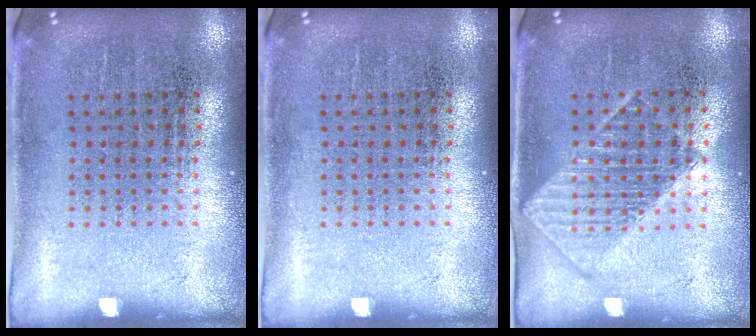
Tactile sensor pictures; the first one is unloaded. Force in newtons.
{"total": 0.0}
{"total": 1.2, "press": 1.2, "slide": 0.2}